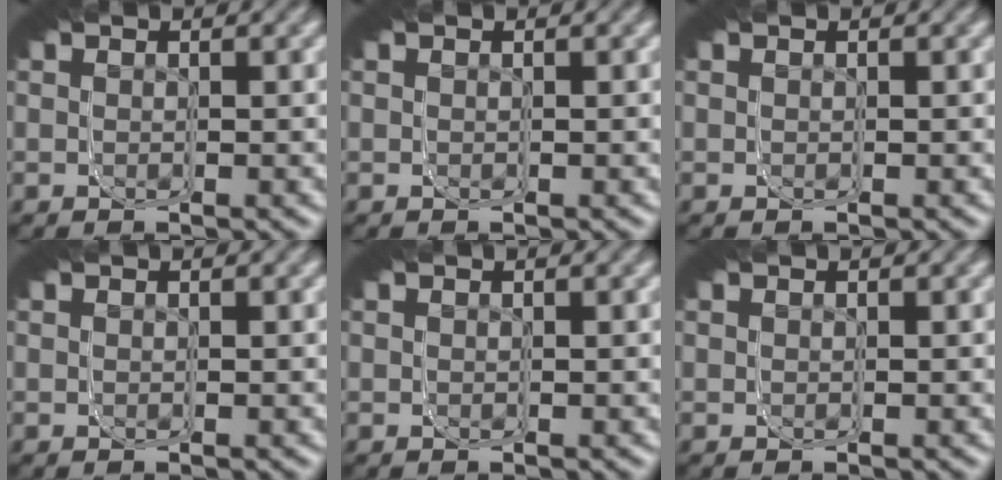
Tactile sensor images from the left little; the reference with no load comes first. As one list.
[{"total": 0.0}, {"total": 0.0}, {"total": 0.0}, {"total": 0.0}, {"total": 0.0}]